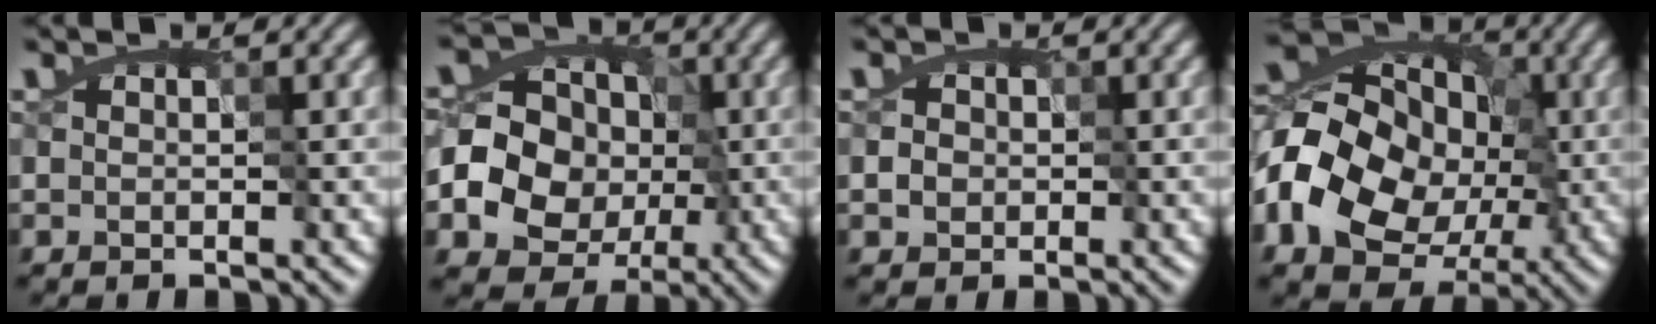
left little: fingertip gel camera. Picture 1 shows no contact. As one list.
[{"total": 11.6, "force": [-3.1, 10.6, 3.8], "torque": [-0.081, 0.007, -0.067]}, {"total": 2.3, "force": [-0.1, 2.1, 0.8], "torque": [-0.018, 0.011, -0.004]}, {"total": 15.3, "force": [-4.4, 11.7, 8.9], "torque": [-0.150, 0.005, -0.097]}]